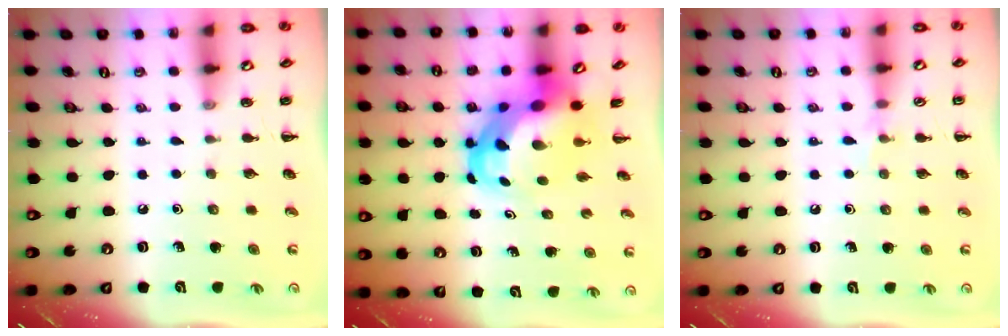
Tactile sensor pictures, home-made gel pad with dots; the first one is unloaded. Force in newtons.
{"total": 7.7, "press": 7.3, "slide": 2.2}
{"total": 3.9, "press": 3.7, "slide": 1.2}